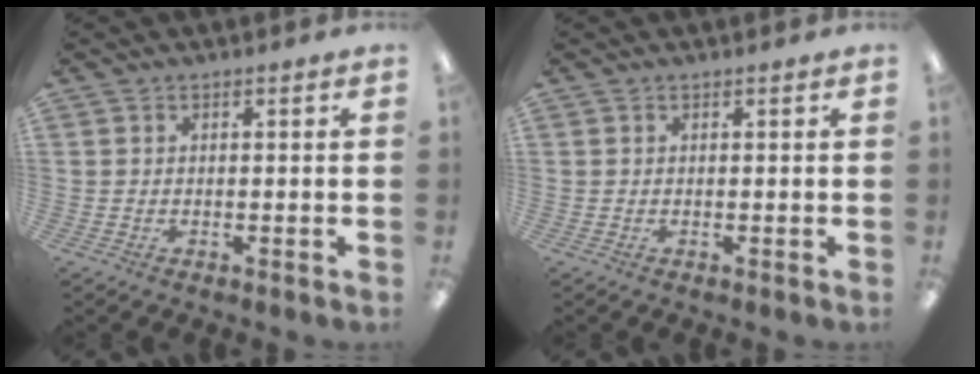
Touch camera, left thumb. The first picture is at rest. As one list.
[{"total": 0.0}]